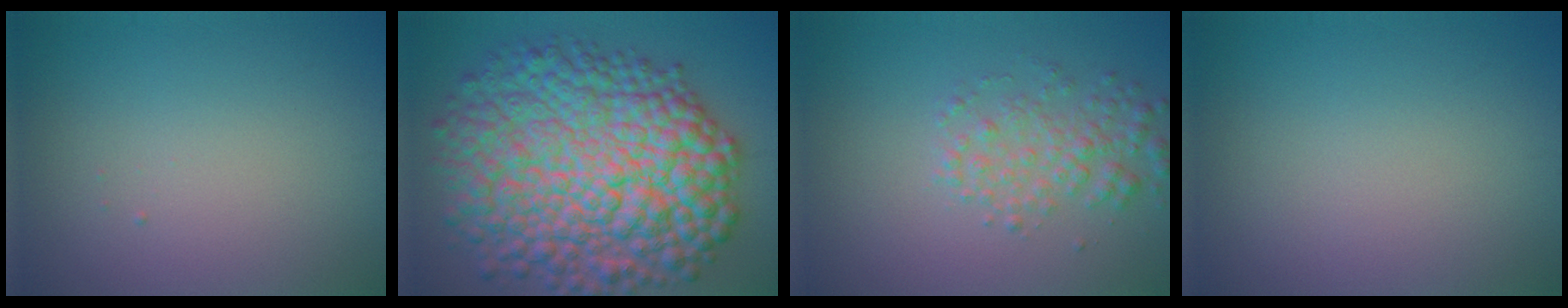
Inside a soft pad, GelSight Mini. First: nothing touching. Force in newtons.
{"total": 14.7, "press": 14.7, "slide": 0.1}
{"total": 2.9, "press": 2.9, "slide": 0.1}
{"total": 0.0}